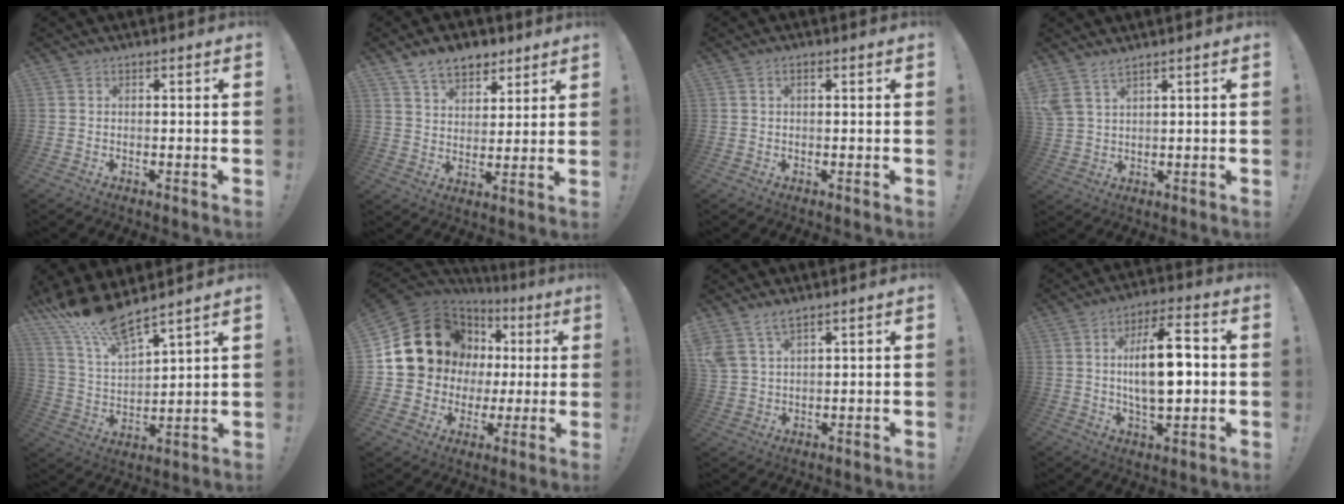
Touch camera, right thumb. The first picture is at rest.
{"total": 9.9, "force": [6.8, 6.1, 3.9], "torque": [-0.059, -0.035, 0.131]}
{"total": 1.0, "force": [0.2, 0.5, 0.9], "torque": [-0.018, 0.002, 0.003]}
{"total": 5.0, "force": [4.0, 1.4, 2.8], "torque": [-0.067, -0.013, 0.079]}
{"total": 13.8, "force": [12.2, 2.0, 6.1], "torque": [-0.141, -0.092, 0.221]}
{"total": 17.0, "force": [6.8, 13.6, 7.6], "torque": [-0.120, -0.035, 0.158]}
{"total": 6.1, "force": [4.7, 2.4, 3.1], "torque": [-0.068, -0.015, 0.093]}
{"total": 14.9, "force": [0.6, 6.4, 13.4], "torque": [-0.226, 0.005, 0.004]}